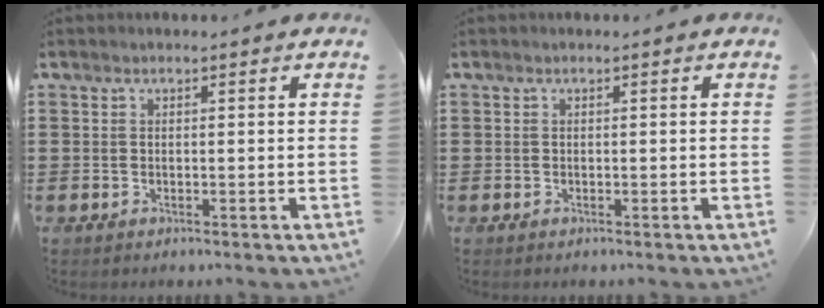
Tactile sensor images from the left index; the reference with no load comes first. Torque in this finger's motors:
{"motor_torque": [0.00, 0.00, 0.00, 0.00]}